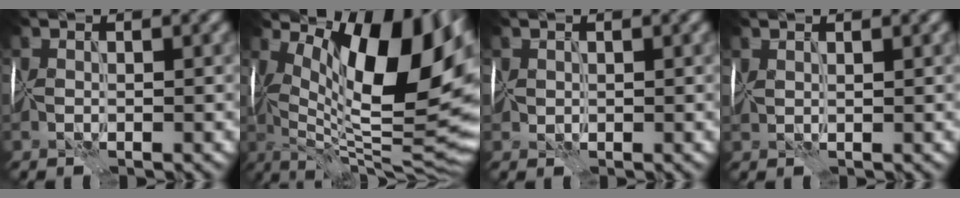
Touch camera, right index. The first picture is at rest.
{"total": 16.3, "force": [5.1, 5.7, 14.5], "torque": [-0.207, 0.005, 0.090]}
{"total": 0.8, "force": [0.3, 0.7, -0.1], "torque": [-0.006, 0.004, 0.007]}
{"total": 1.3, "force": [1.1, 0.2, 0.6], "torque": [-0.012, 0.002, 0.018]}